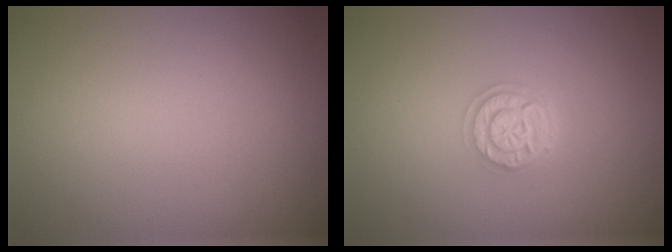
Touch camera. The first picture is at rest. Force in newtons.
{"total": 2.6, "press": 2.1, "slide": 1.5}